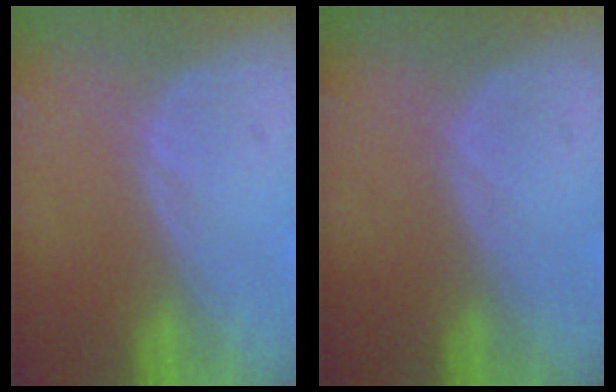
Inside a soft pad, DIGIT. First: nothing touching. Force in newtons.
{"total": 0.0}